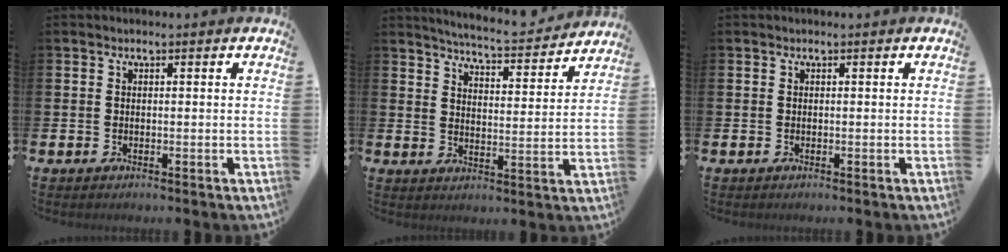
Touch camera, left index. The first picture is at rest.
{"total": 5.8, "force": [5.7, 0.1, 1.1], "torque": [-0.042, -0.039, 0.098]}
{"total": 0.0}